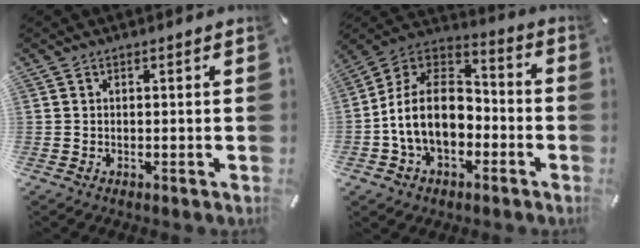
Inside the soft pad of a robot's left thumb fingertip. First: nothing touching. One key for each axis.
{"total": 15.6, "fx": -4.0, "fy": 11.6, "fz": 9.7, "tx": -0.205, "ty": 0.025, "tz": -0.075}